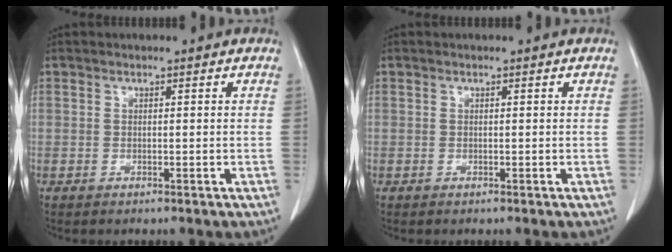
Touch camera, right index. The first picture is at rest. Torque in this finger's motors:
{"motor_torque": [0.00, 0.00, 0.00, 0.00]}